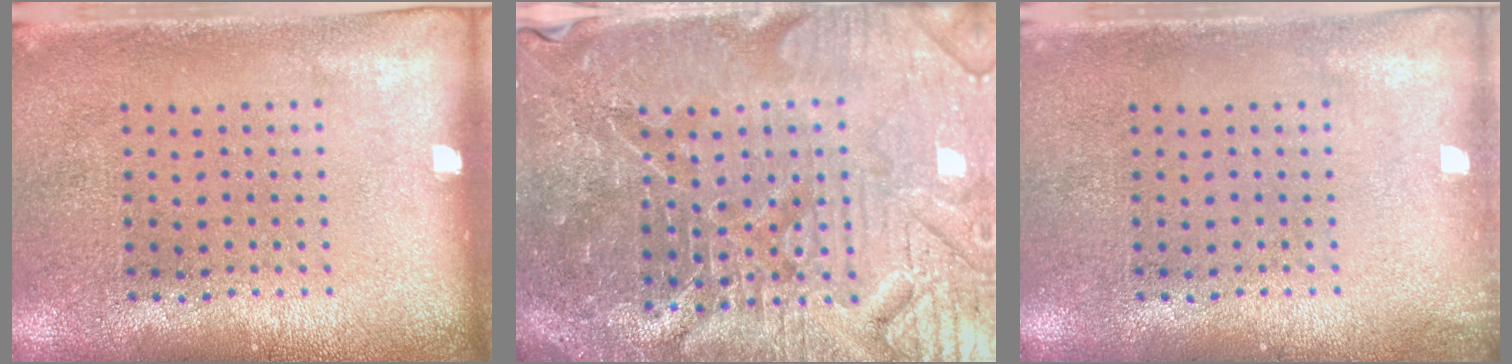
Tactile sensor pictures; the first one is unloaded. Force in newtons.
{"total": 6.1, "press": 5.6, "slide": 2.4}
{"total": 0.7, "press": 0.7, "slide": 0.1}